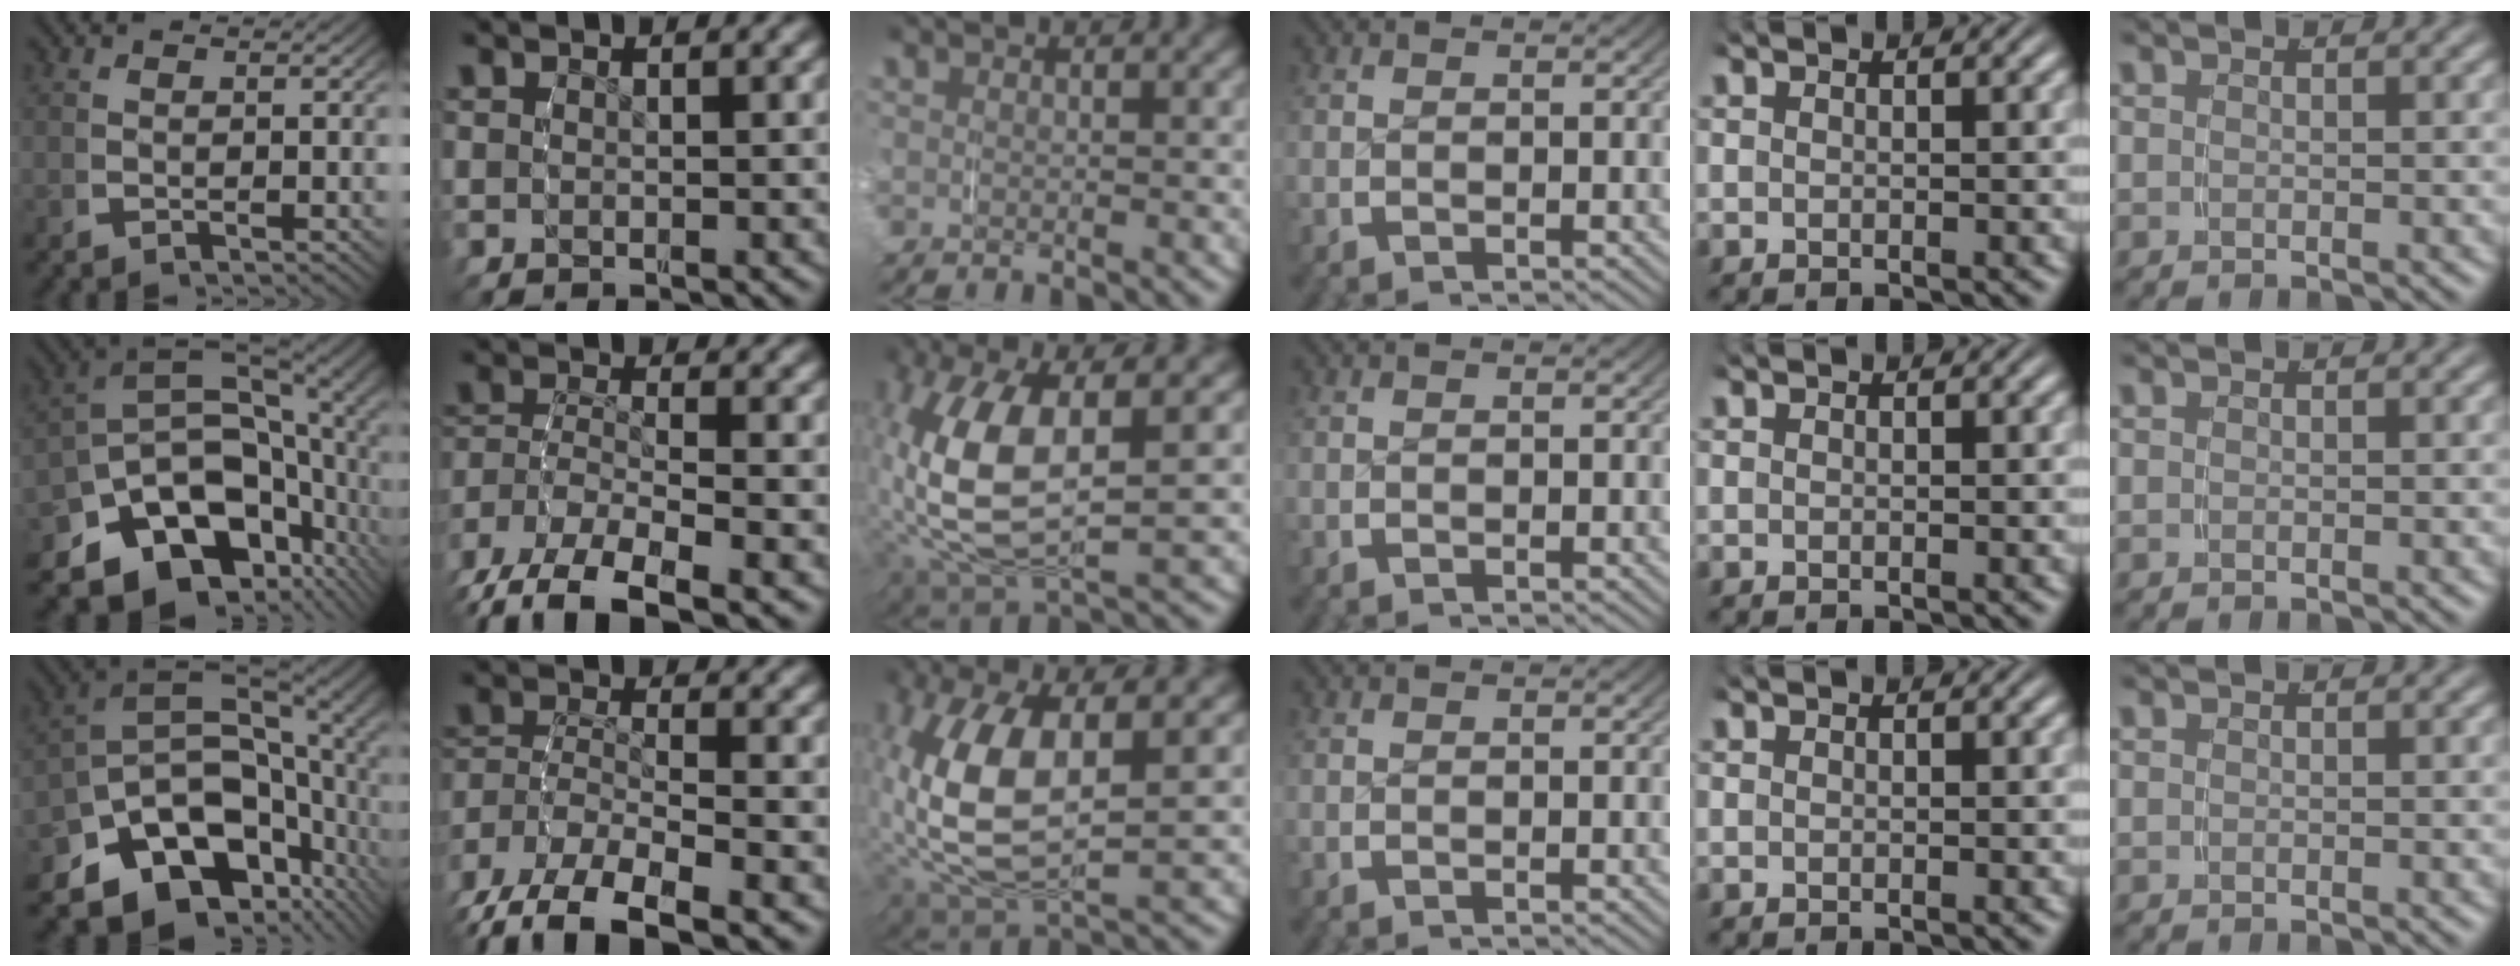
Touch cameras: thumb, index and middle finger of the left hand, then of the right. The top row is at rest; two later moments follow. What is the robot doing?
{"motion": "grasp_and_lifting", "object": "shorts"}